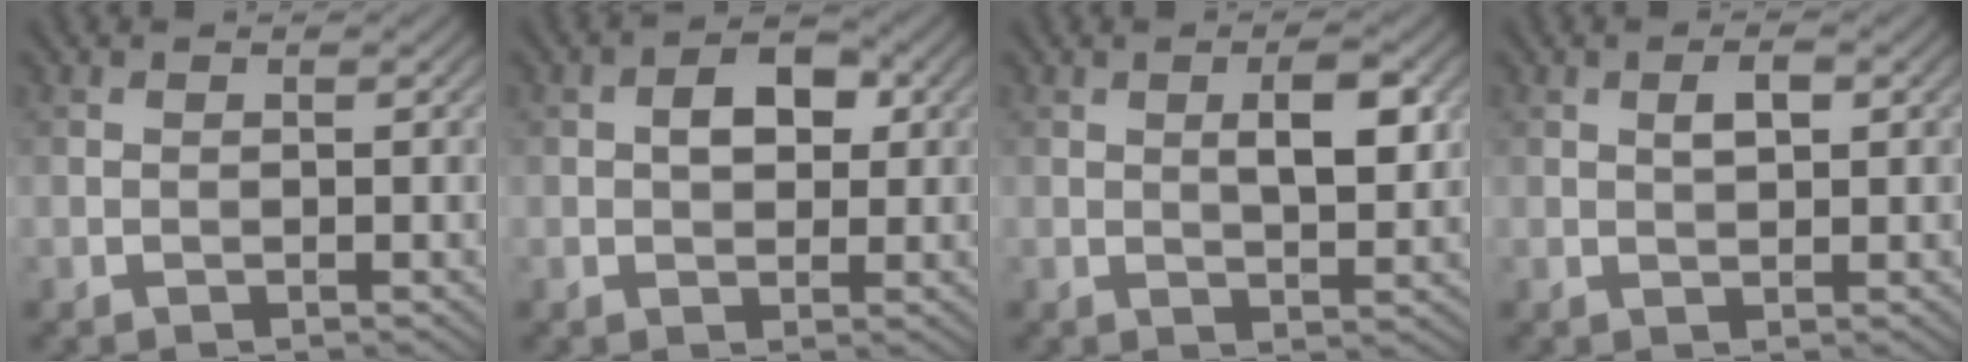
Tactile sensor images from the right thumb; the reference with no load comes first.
{"total": 4.1, "force": [0.7, 2.7, 3.1], "torque": [-0.052, 0.005, 0.007]}
{"total": 4.7, "force": [1.2, 1.7, 4.2], "torque": [-0.071, 0.000, 0.022]}
{"total": 2.0, "force": [0.6, 0.9, 1.7], "torque": [-0.030, 0.000, 0.011]}